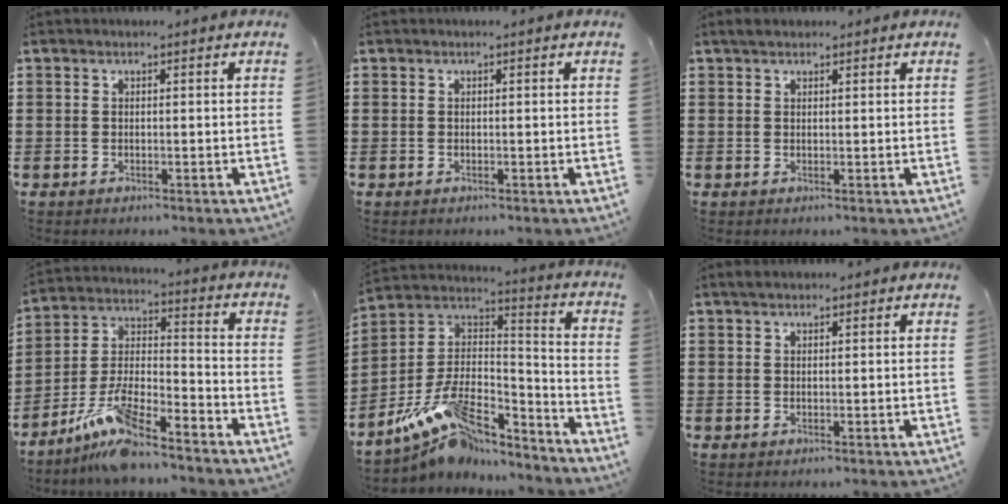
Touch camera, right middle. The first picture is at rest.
{"total": 0.0}
{"total": 1.2, "force": [1.0, 0.6, 0.3], "torque": [0.000, 0.002, 0.018]}
{"total": 9.5, "force": [-8.1, 0.8, 4.9], "torque": [-0.117, -0.005, -0.166]}
{"total": 12.0, "force": [-8.7, 4.4, 6.9], "torque": [-0.142, 0.016, -0.169]}
{"total": 1.0, "force": [0.8, 0.5, 0.2], "torque": [-0.007, 0.004, 0.016]}